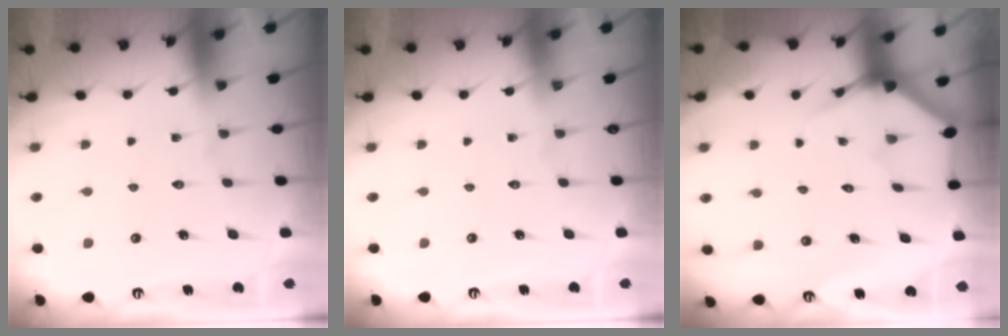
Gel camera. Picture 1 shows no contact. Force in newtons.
{"total": 0.0}
{"total": 3.5, "press": 3.5, "slide": 0.2}